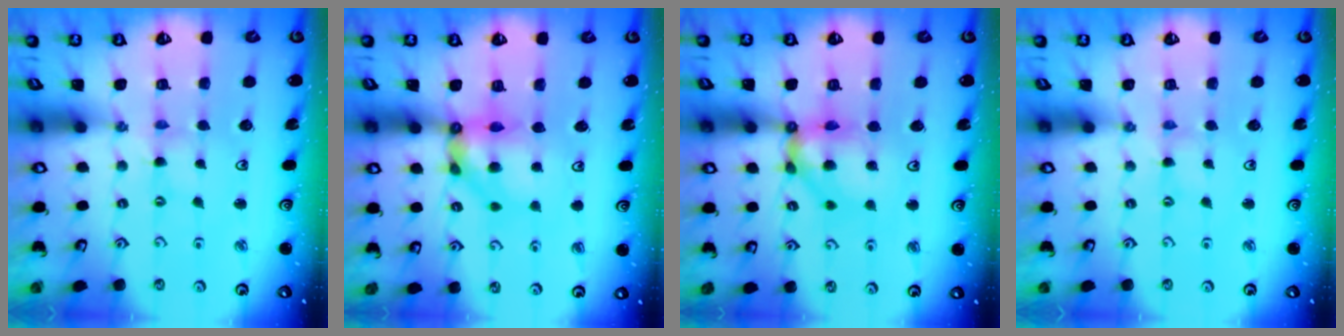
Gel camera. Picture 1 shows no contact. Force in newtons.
{"total": 9.9, "press": 9.8, "slide": 1.0}
{"total": 11.9, "press": 11.8, "slide": 1.7}
{"total": 0.0}